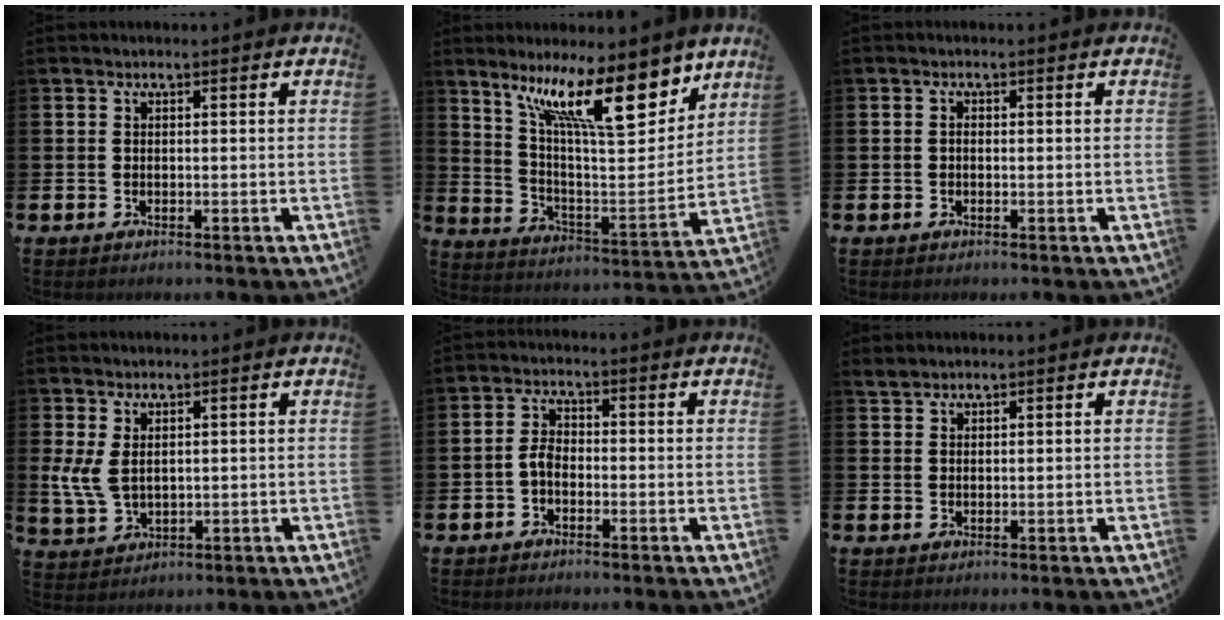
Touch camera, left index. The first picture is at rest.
{"total": 15.6, "force": [9.8, 4.7, 11.2], "torque": [-0.197, -0.042, 0.161]}
{"total": 0.7, "force": [-0.1, 0.5, 0.5], "torque": [-0.006, 0.001, -0.004]}
{"total": 4.2, "force": [1.6, 2.5, 3.0], "torque": [-0.055, 0.002, 0.030]}
{"total": 2.4, "force": [-0.8, 1.4, 1.7], "torque": [-0.026, 0.003, -0.019]}
{"total": 1.4, "force": [1.3, 0.5, 0.0], "torque": [-0.004, 0.003, 0.026]}